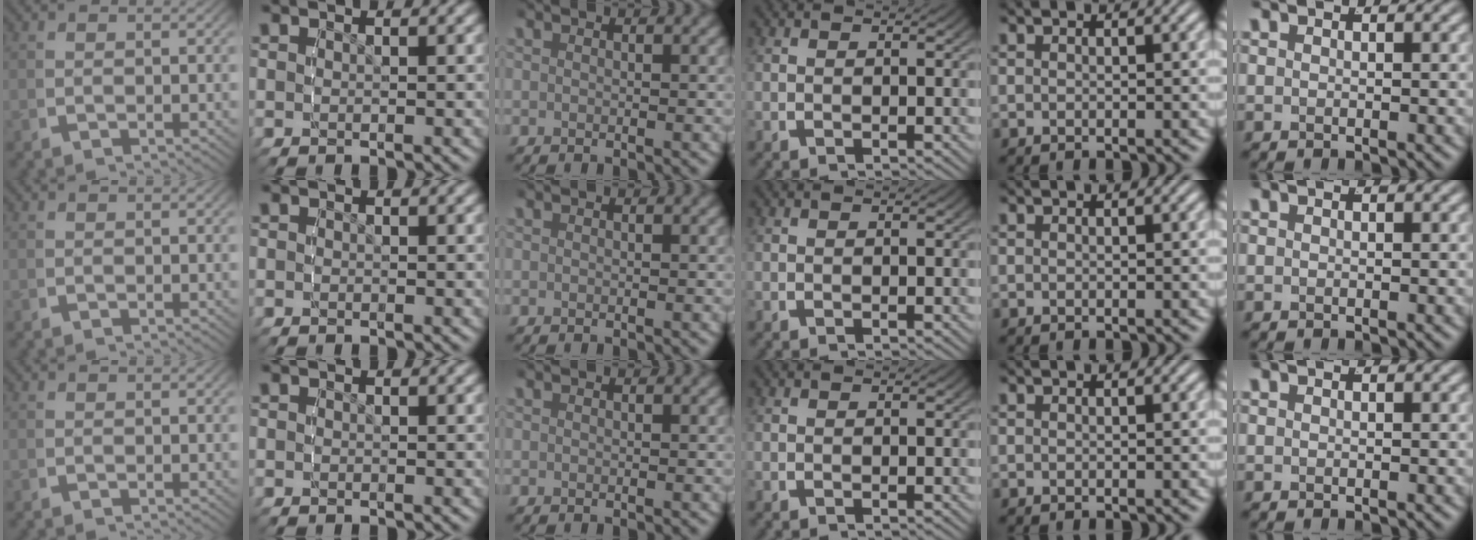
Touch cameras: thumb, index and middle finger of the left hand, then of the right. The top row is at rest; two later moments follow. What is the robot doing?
{"motion": "lift_and_place", "object": "sponge"}